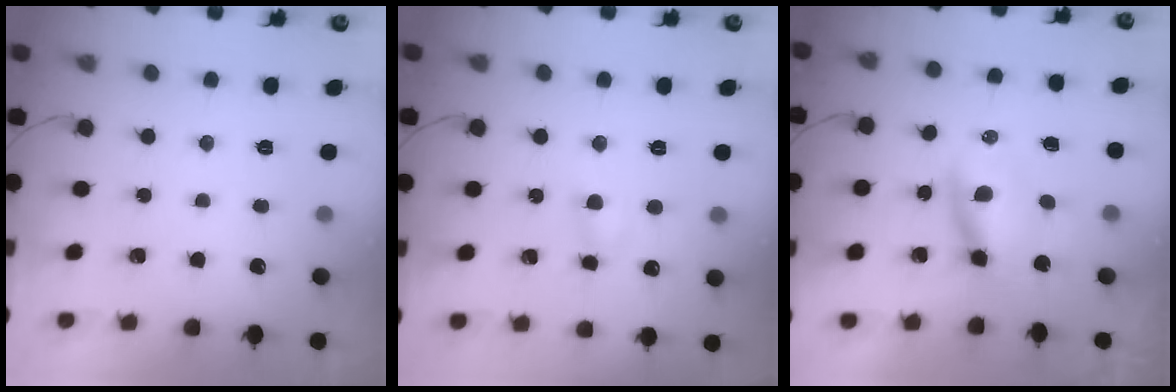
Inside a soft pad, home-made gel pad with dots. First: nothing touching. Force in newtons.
{"total": 3.6, "press": 3.3, "slide": 1.5}
{"total": 5.0, "press": 4.9, "slide": 1.1}